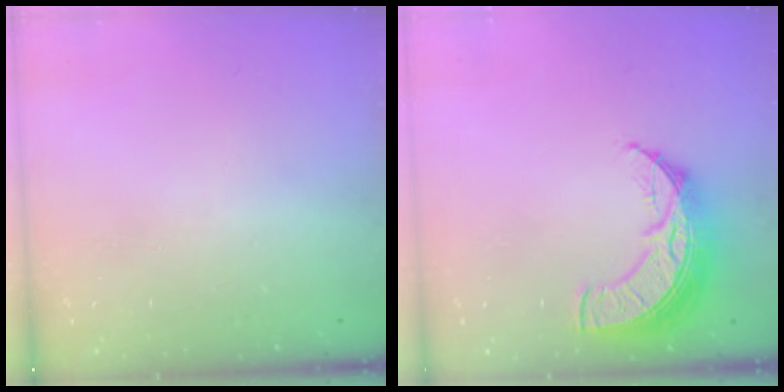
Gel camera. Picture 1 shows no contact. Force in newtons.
{"total": 13.7, "press": 13.7, "slide": 1.0}